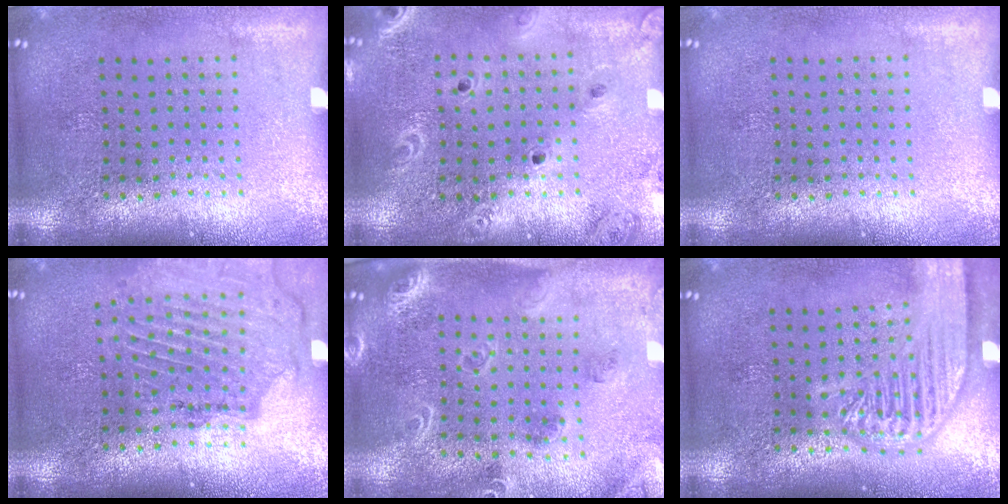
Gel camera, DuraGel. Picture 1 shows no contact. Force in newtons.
{"total": 2.0, "press": 1.9, "slide": 0.7}
{"total": 0.0}
{"total": 1.6, "press": 1.5, "slide": 0.3}
{"total": 1.7, "press": 1.7, "slide": 0.3}
{"total": 3.6, "press": 3.6, "slide": 0.4}